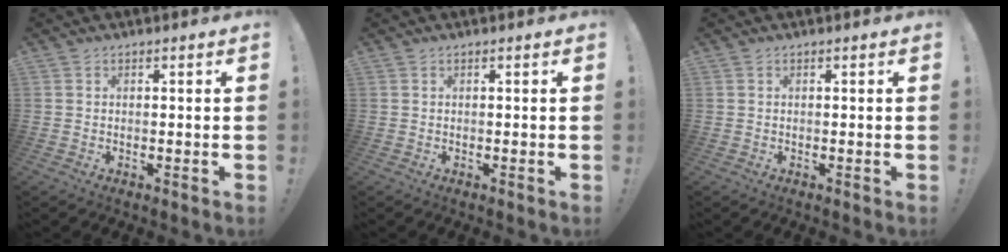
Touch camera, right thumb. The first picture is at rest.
{"total": 0.0}
{"total": 0.0}